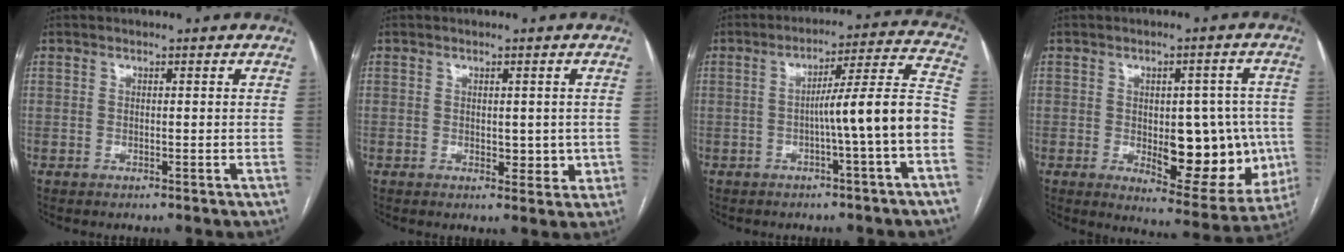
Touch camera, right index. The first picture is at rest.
{"total": 3.4, "force": [-0.1, 2.1, 2.7], "torque": [-0.028, -0.002, 0.006]}
{"total": 10.8, "force": [-3.1, -1.3, 10.3], "torque": [-0.147, 0.027, -0.046]}
{"total": 14.9, "force": [-1.8, 6.5, 13.4], "torque": [-0.154, 0.004, -0.004]}